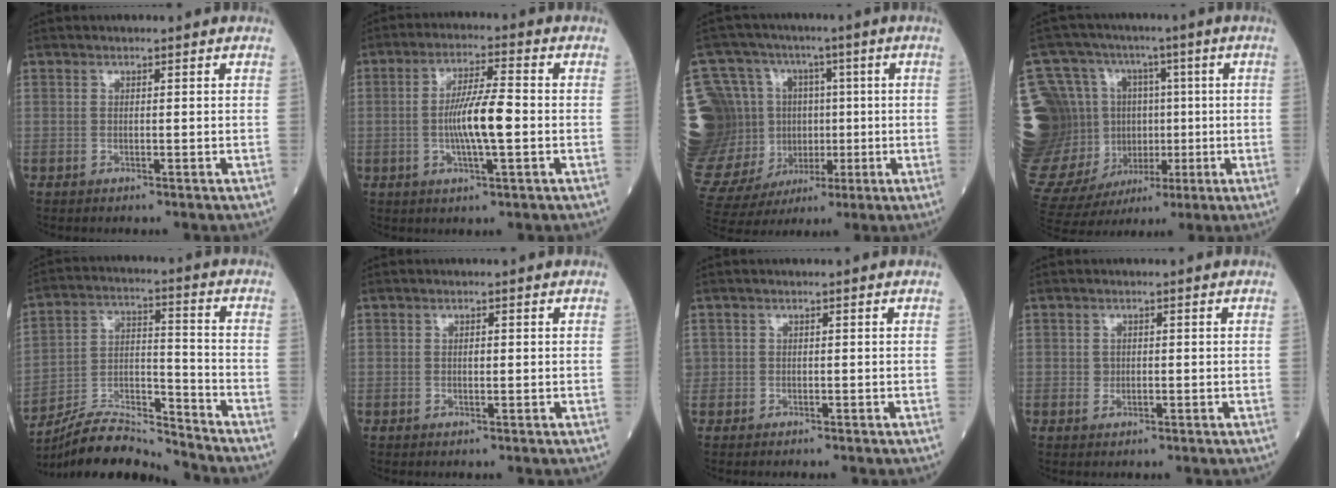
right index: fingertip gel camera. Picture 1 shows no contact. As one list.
[{"total": 8.0, "force": [-1.0, 0.8, 7.9], "torque": [-0.150, 0.001, -0.022]}, {"total": 25.2, "force": [-0.3, 19.3, 16.1], "torque": [-0.391, 0.043, 0.024]}, {"total": 27.8, "force": [-0.2, 21.6, 17.5], "torque": [-0.424, 0.052, 0.026]}, {"total": 12.0, "force": [-11.7, 0.4, 2.5], "torque": [-0.049, 0.020, -0.220]}, {"total": 0.8, "force": [0.0, 0.3, 0.7], "torque": [-0.014, 0.000, 0.000]}, {"total": 0.8, "force": [-0.4, 0.7, 0.0], "torque": [-0.006, 0.005, -0.010]}, {"total": 0.9, "force": [-0.1, 0.7, 0.5], "torque": [-0.010, 0.000, 0.001]}]